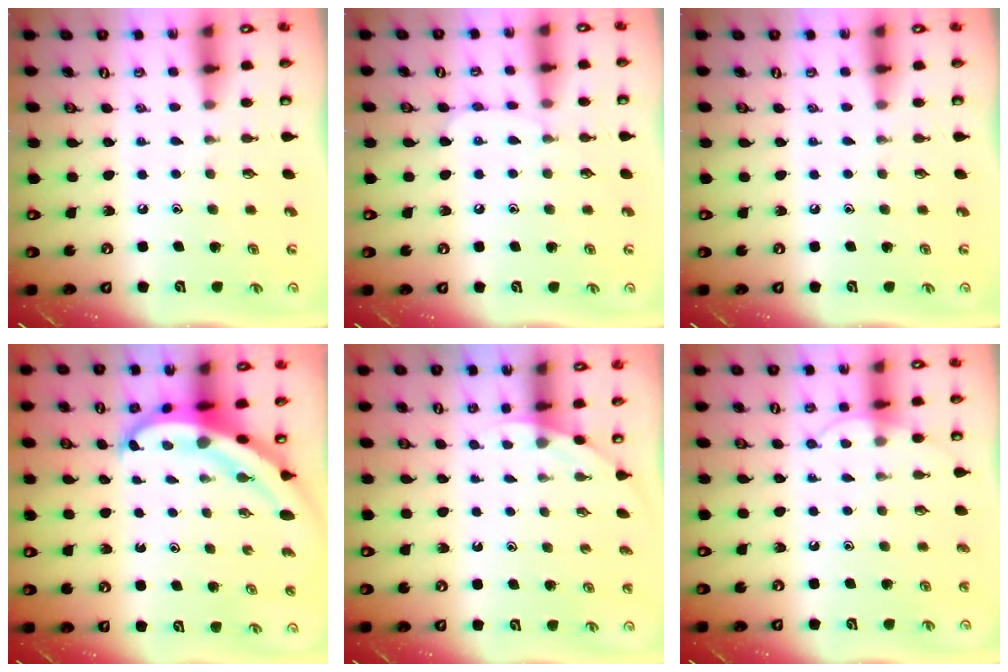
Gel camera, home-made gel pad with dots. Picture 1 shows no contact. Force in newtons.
{"total": 7.8, "press": 7.7, "slide": 0.5}
{"total": 0.0}
{"total": 6.7, "press": 6.7, "slide": 0.8}
{"total": 2.6, "press": 2.6, "slide": 0.1}
{"total": 5.4, "press": 5.4, "slide": 0.5}